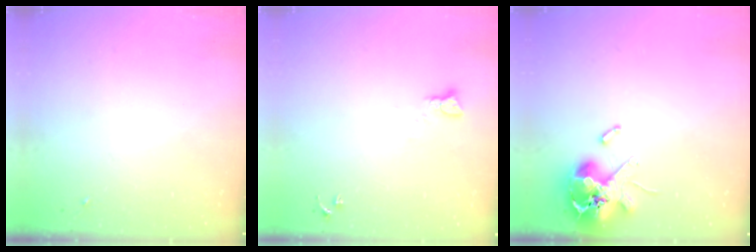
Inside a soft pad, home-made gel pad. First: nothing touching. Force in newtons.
{"total": 2.3, "press": 2.3, "slide": 0.2}
{"total": 13.9, "press": 13.8, "slide": 2.0}